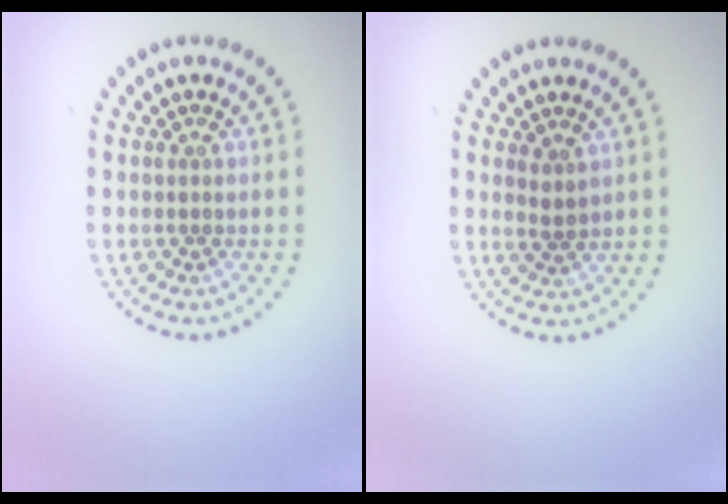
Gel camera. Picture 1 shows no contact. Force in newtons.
{"total": 1.1, "press": 0.8, "slide": 0.7}